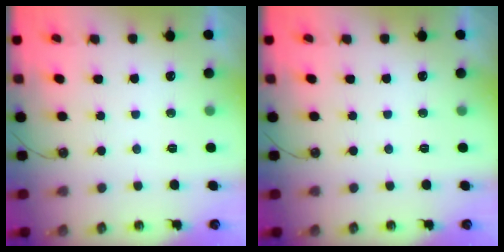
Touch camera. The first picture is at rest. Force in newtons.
{"total": 0.0}